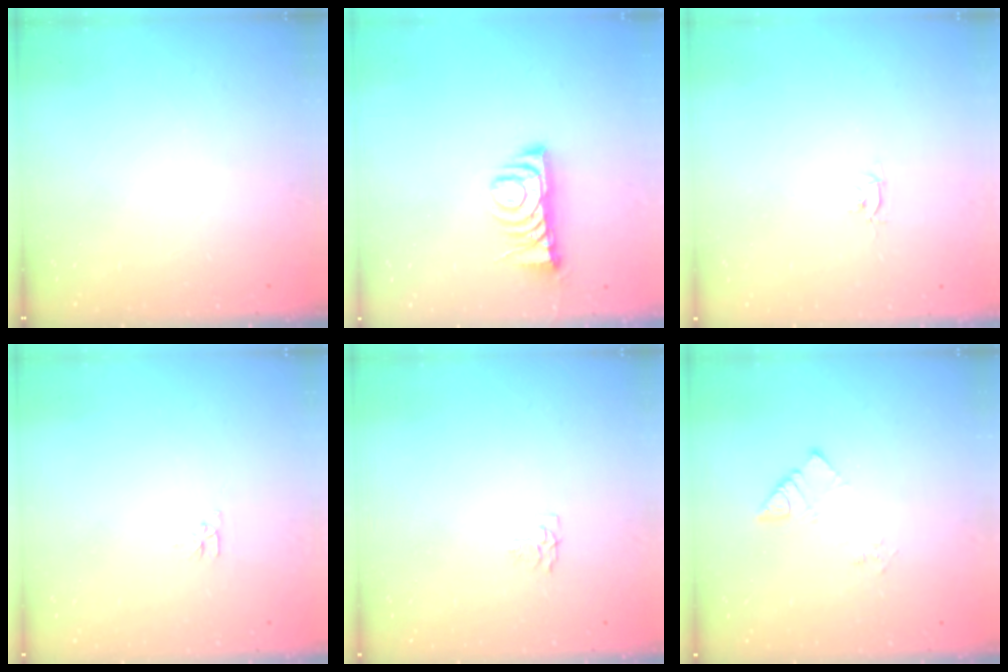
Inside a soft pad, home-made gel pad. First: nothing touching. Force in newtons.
{"total": 7.0, "press": 7.0, "slide": 0.7}
{"total": 2.6, "press": 2.6, "slide": 0.3}
{"total": 2.8, "press": 2.7, "slide": 0.4}
{"total": 4.5, "press": 4.4, "slide": 0.6}
{"total": 3.3, "press": 3.3, "slide": 0.2}